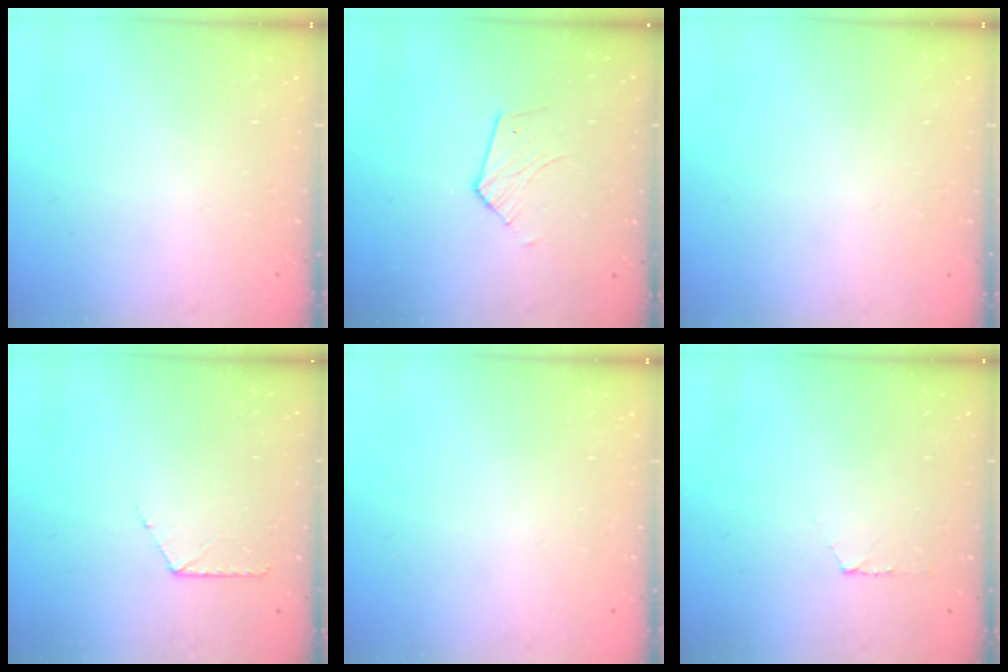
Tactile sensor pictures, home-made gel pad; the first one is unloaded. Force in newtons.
{"total": 5.8, "press": 5.8, "slide": 0.5}
{"total": 0.0}
{"total": 6.2, "press": 6.2, "slide": 0.6}
{"total": 0.0}
{"total": 3.6, "press": 3.5, "slide": 0.4}